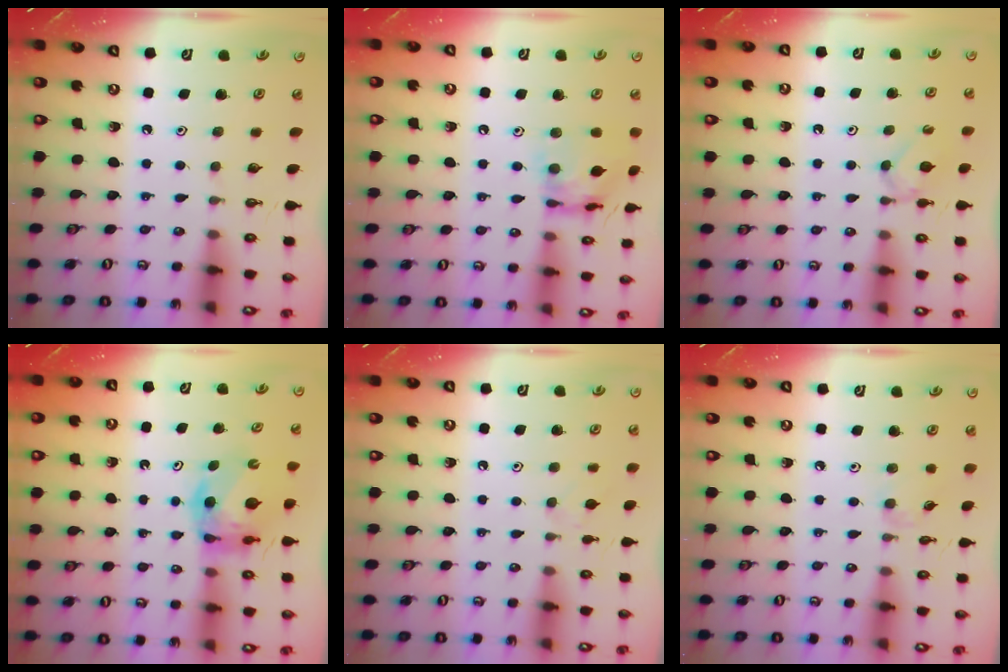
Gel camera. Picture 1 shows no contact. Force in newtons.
{"total": 11.8, "press": 11.8, "slide": 0.6}
{"total": 3.9, "press": 3.8, "slide": 0.6}
{"total": 6.4, "press": 6.4, "slide": 0.6}
{"total": 2.5, "press": 2.4, "slide": 0.6}
{"total": 3.2, "press": 3.1, "slide": 0.6}